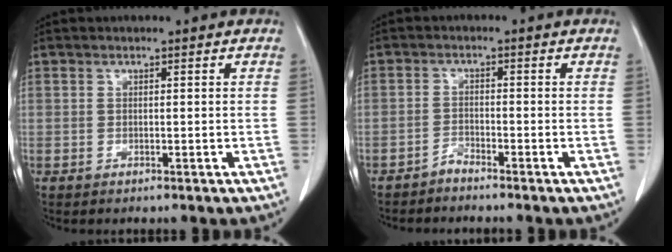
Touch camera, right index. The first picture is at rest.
{"total": 1.5, "force": [-1.5, -0.1, 0.1], "torque": [0.002, 0.000, -0.030]}